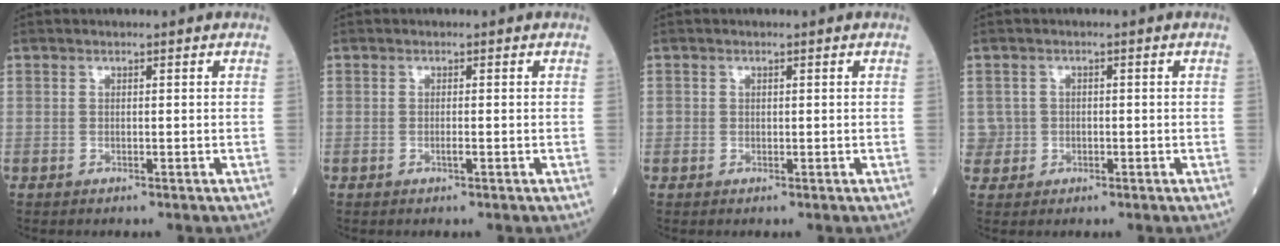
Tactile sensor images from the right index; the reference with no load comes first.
{"total": 0.8, "force": [-0.3, -0.1, 0.8], "torque": [-0.016, 0.000, -0.005]}
{"total": 0.6, "force": [0.1, 0.6, 0.1], "torque": [0.004, 0.003, 0.000]}
{"total": 2.4, "force": [-0.1, 2.4, -0.1], "torque": [0.010, 0.007, -0.002]}